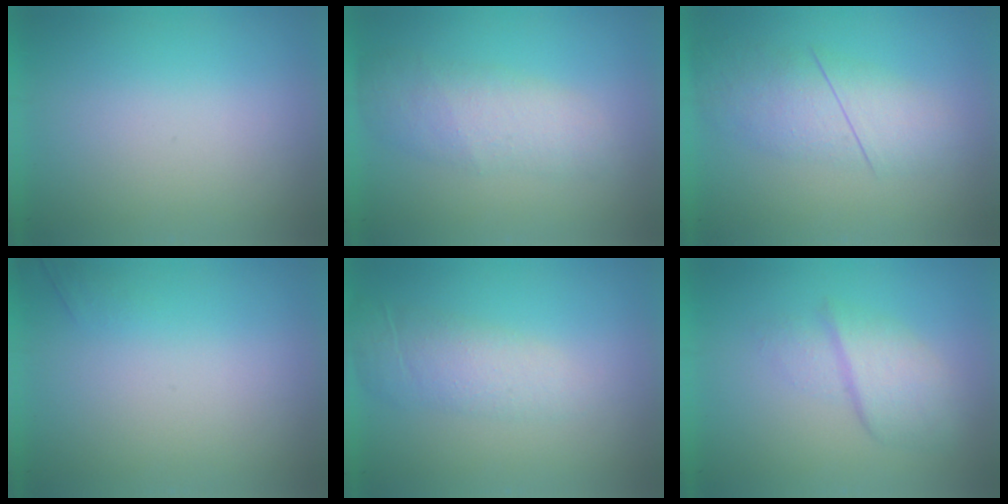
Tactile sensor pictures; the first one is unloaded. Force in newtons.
{"total": 2.6}
{"total": 2.8}
{"total": 1.1}
{"total": 2.0}
{"total": 2.7}